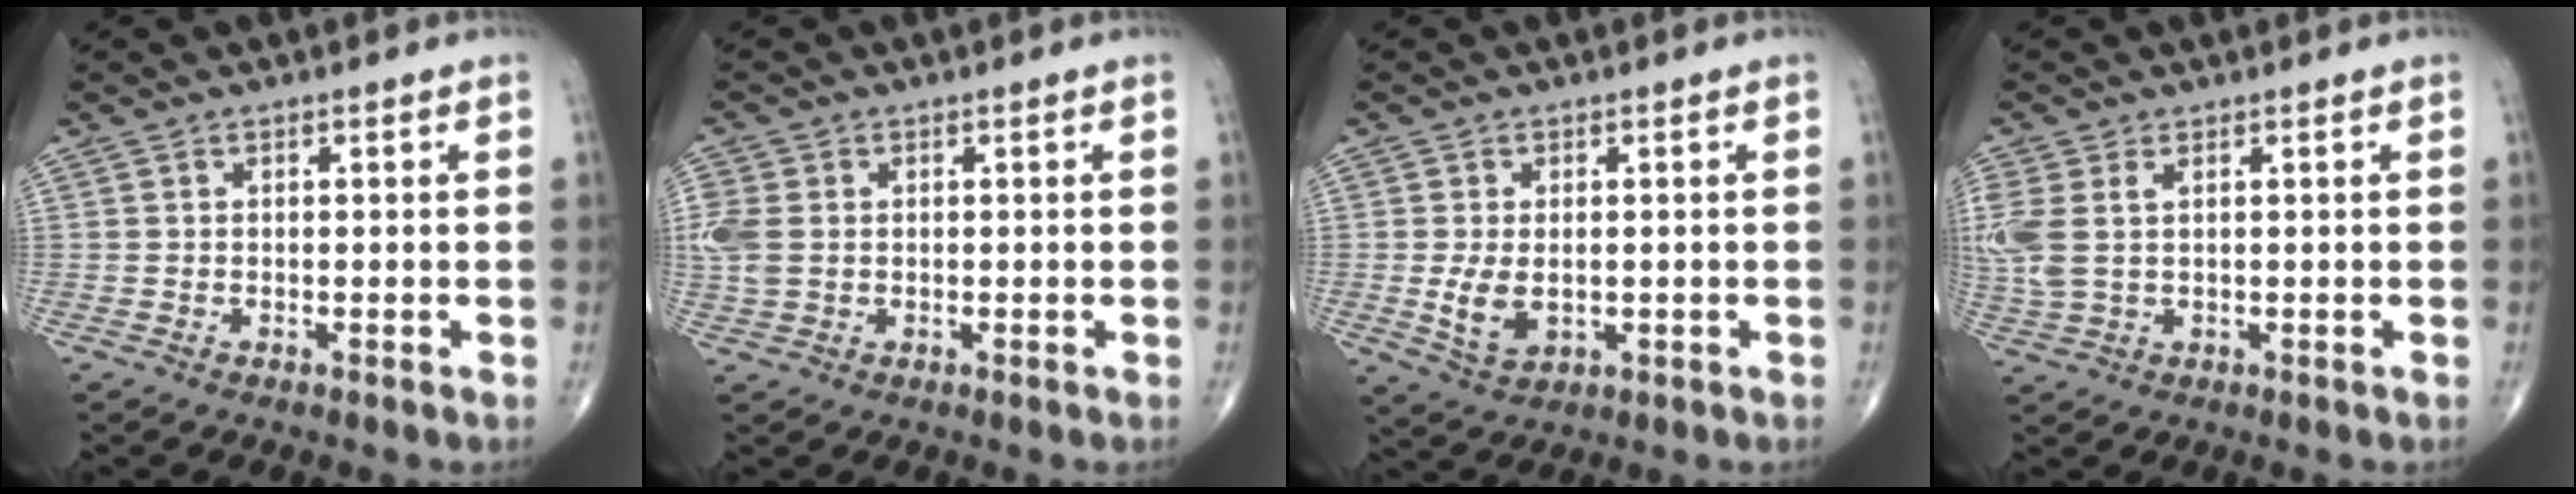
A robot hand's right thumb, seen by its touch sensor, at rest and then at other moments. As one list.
[{"total": 4.9, "force": [0.3, 3.7, 3.3], "torque": [-0.093, 0.006, 0.009]}, {"total": 5.7, "force": [-0.5, 3.6, 4.5], "torque": [-0.081, -0.012, 0.001]}, {"total": 6.9, "force": [1.4, 3.9, 5.5], "torque": [-0.162, 0.013, 0.040]}]